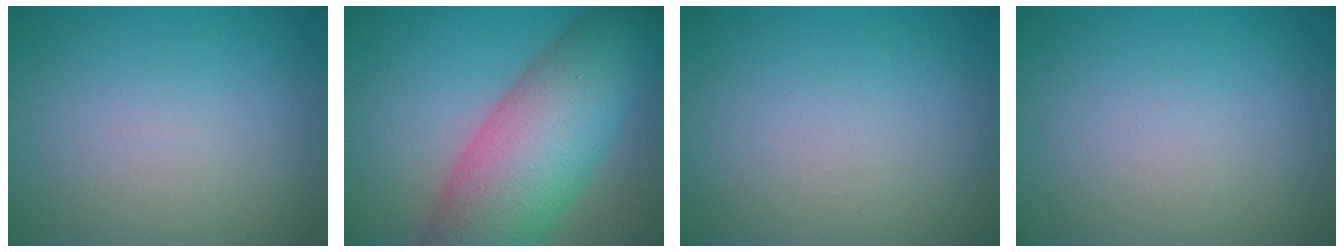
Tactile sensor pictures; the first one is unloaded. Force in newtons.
{"total": 12.5, "press": 12.5, "slide": 0.6}
{"total": 0.0}
{"total": 0.0}